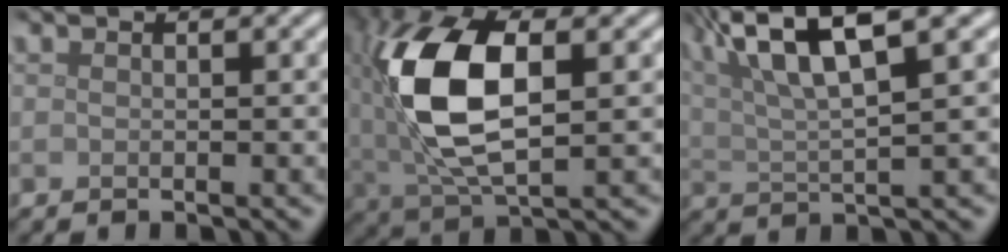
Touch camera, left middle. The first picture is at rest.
{"total": 11.0, "force": [1.3, 5.3, 9.5], "torque": [-0.201, 0.006, 0.026]}
{"total": 11.5, "force": [6.2, 2.9, 9.3], "torque": [-0.164, 0.028, 0.106]}